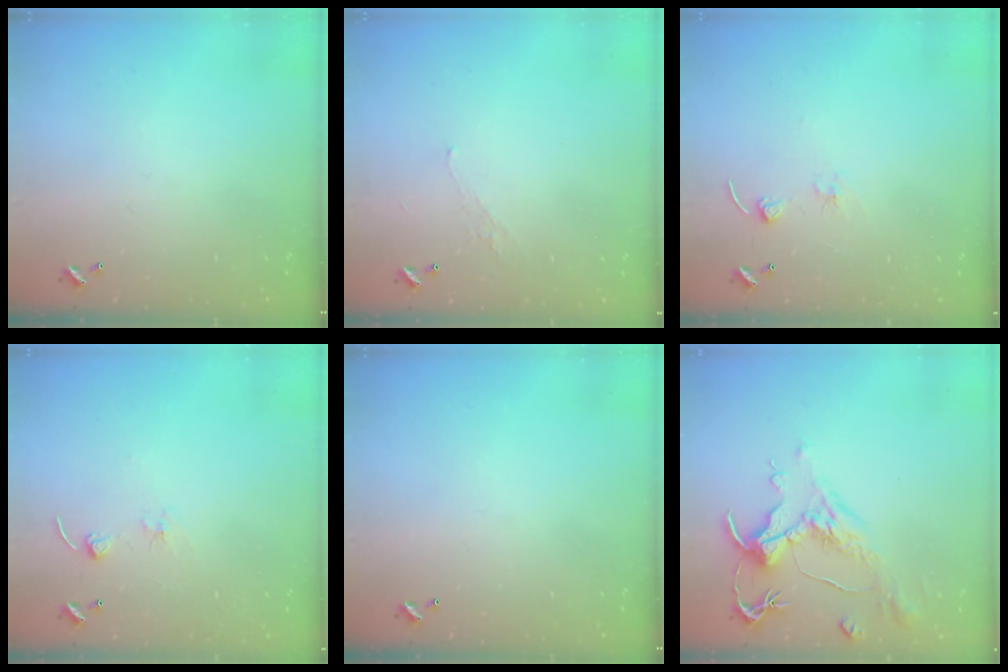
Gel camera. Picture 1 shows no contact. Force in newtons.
{"total": 0.5, "press": 0.1, "slide": 0.5}
{"total": 2.4, "press": 2.4, "slide": 0.3}
{"total": 2.4, "press": 2.4, "slide": 0.3}
{"total": 0.0}
{"total": 1.6, "press": 0.7, "slide": 1.4}